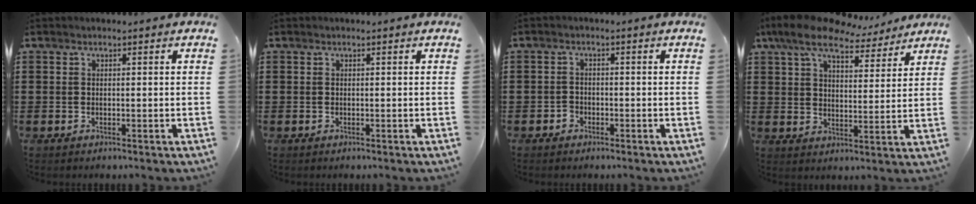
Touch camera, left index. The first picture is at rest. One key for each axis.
{"total": 0.0}
{"total": 1.4, "fx": -1.0, "fy": 0.9, "fz": 0.2, "tx": -0.009, "ty": 0.002, "tz": -0.023}
{"total": 10.2, "fx": 8.3, "fy": 3.3, "fz": 4.9, "tx": -0.111, "ty": -0.030, "tz": 0.149}